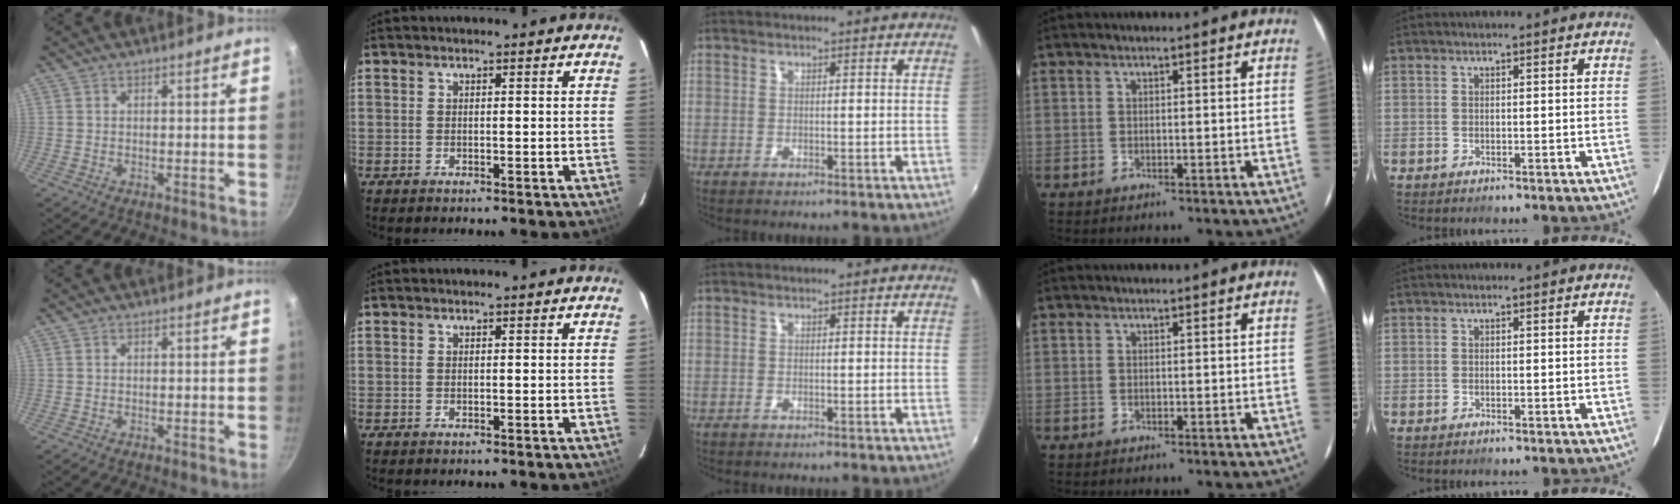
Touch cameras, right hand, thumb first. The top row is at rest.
{}